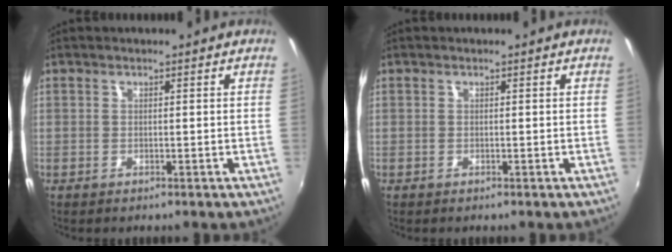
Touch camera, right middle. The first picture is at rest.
{"total": 0.0}